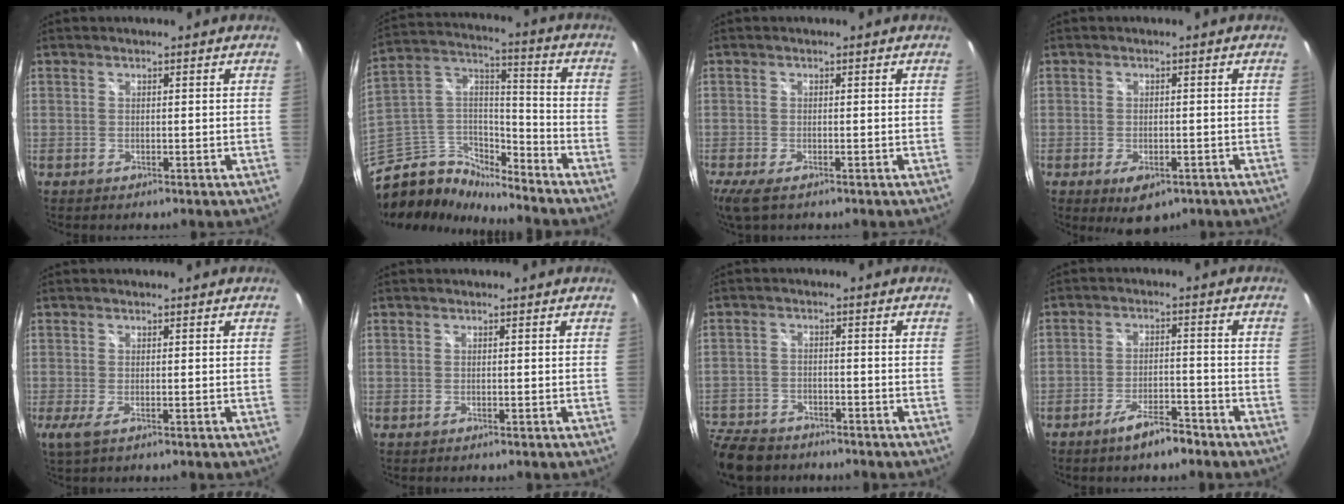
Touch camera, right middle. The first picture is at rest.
{"total": 14.5, "force": [-12.2, 6.0, 5.0], "torque": [-0.125, 0.031, -0.227]}
{"total": 4.1, "force": [-2.6, 1.1, 2.9], "torque": [-0.060, -0.020, -0.042]}
{"total": 5.0, "force": [-2.7, 2.7, 3.3], "torque": [-0.058, -0.014, -0.036]}
{"total": 2.0, "force": [-0.6, 0.2, 1.9], "torque": [-0.038, -0.008, -0.009]}
{"total": 0.0}
{"total": 13.4, "force": [-10.2, 7.3, 4.6], "torque": [-0.152, -0.005, -0.178]}
{"total": 6.2, "force": [-4.7, 1.5, 3.7], "torque": [-0.076, 0.003, -0.074]}